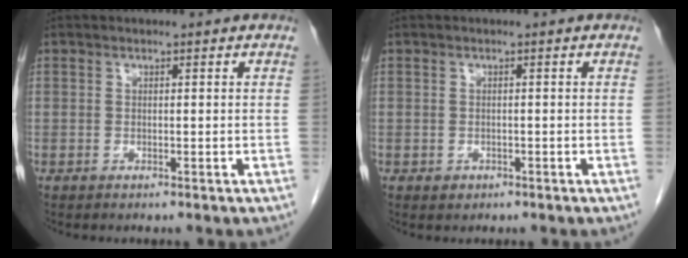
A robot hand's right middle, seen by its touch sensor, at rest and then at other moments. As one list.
[{"total": 1.0, "force": [-0.5, 0.8, 0.2], "torque": [-0.003, 0.003, -0.003]}]